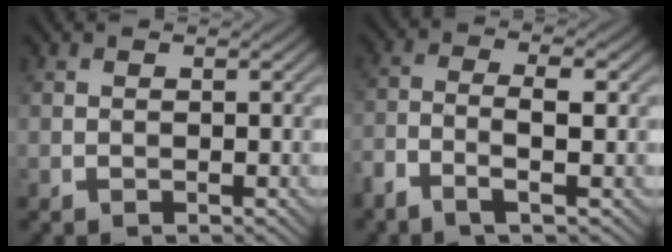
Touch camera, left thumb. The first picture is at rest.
{"total": 4.3, "force": [-2.1, 0.8, 3.7], "torque": [-0.077, 0.002, -0.051]}